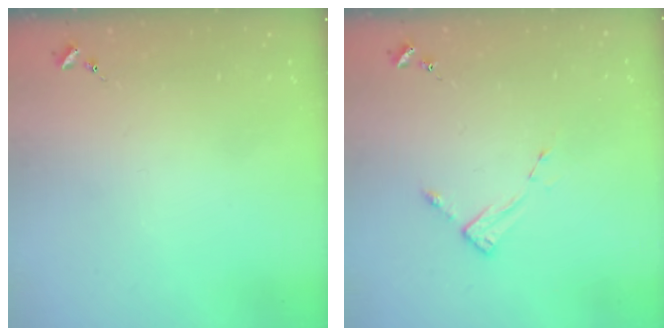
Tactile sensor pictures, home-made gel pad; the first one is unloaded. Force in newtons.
{"total": 2.6, "press": 2.6, "slide": 0.4}